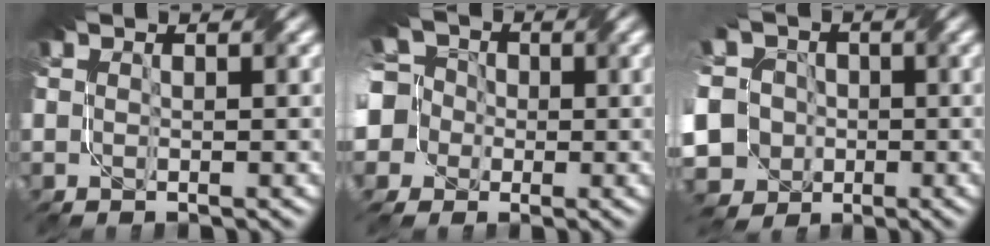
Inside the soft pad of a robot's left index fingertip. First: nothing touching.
{"total": 9.1, "force": [-0.2, 8.2, 3.9], "torque": [-0.121, 0.027, -0.043]}
{"total": 13.9, "force": [-2.4, 12.2, 6.4], "torque": [-0.166, 0.004, -0.075]}